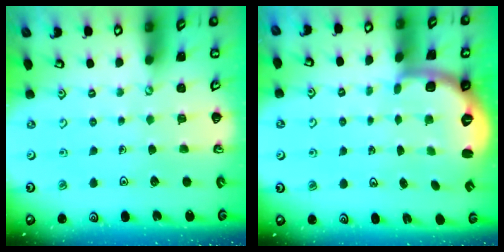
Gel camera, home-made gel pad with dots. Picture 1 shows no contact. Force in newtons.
{"total": 2.5, "press": 2.0, "slide": 1.5}